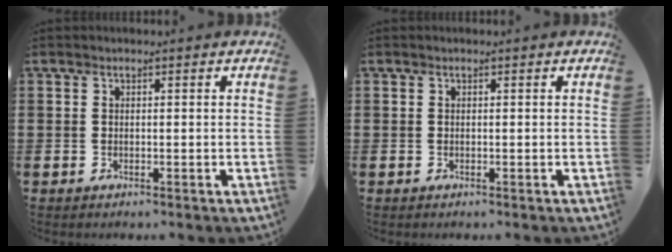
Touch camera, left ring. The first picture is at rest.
{"total": 0.0}